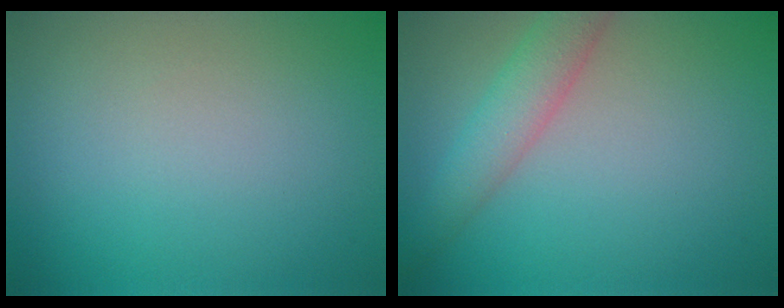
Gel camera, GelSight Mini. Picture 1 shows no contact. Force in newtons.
{"total": 3.4, "press": 3.4, "slide": 0.1}